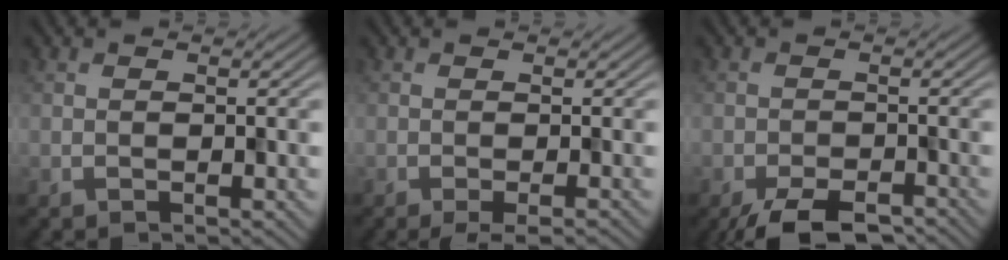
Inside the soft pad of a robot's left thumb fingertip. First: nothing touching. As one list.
[{"total": 2.5, "force": [-1.7, 0.4, 1.9], "torque": [-0.031, 0.001, -0.027]}, {"total": 6.3, "force": [-4.8, 2.3, 3.4], "torque": [-0.049, -0.013, -0.080]}]